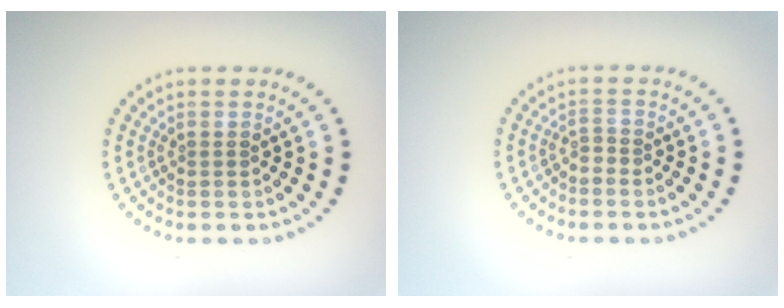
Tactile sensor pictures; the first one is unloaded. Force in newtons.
{"total": 0.7, "press": 0.4, "slide": 0.6}